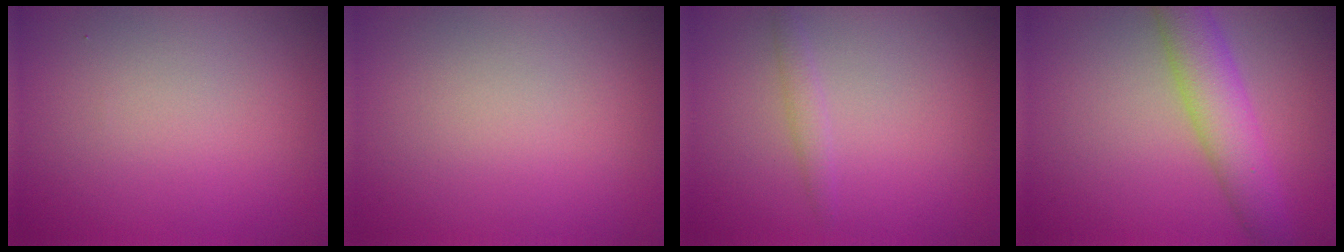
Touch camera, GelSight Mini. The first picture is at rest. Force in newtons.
{"total": 0.0}
{"total": 1.2, "press": 1.2, "slide": 0.1}
{"total": 5.1, "press": 5.1, "slide": 0.2}